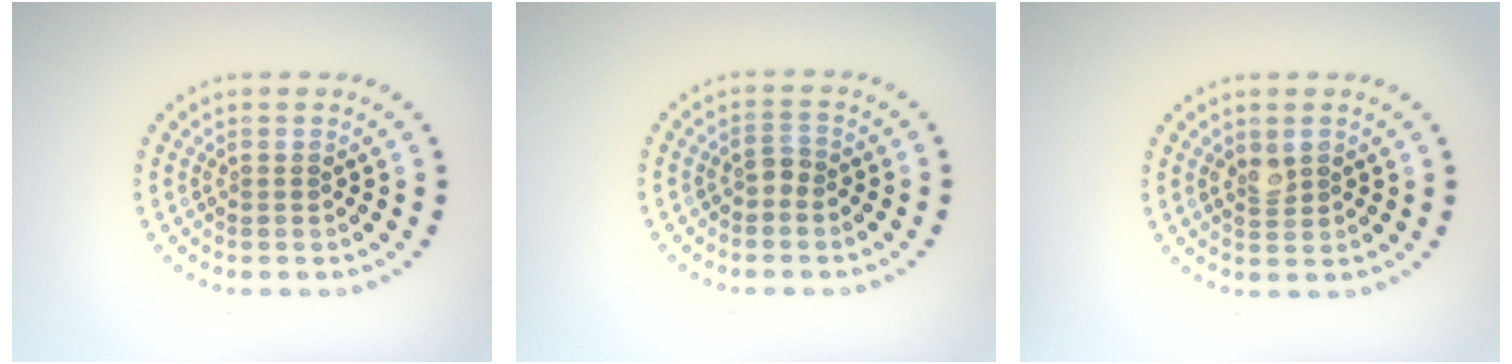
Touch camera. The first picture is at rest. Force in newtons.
{"total": 1.0, "press": 0.9, "slide": 0.5}
{"total": 1.4, "press": 1.4, "slide": 0.1}